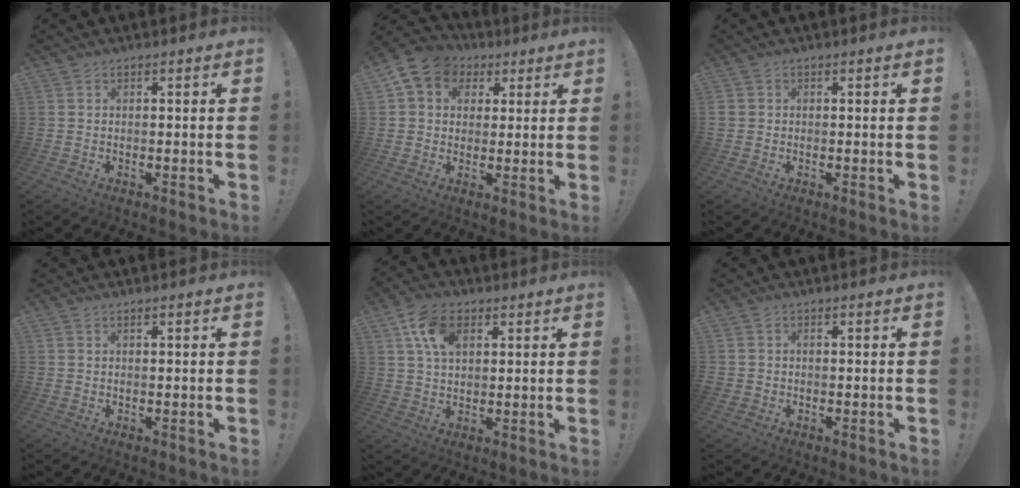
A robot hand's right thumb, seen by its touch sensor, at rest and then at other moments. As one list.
[{"total": 8.7, "force": [2.8, 7.7, 3.1], "torque": [-0.043, -0.006, 0.058]}, {"total": 1.2, "force": [0.1, 1.1, 0.4], "torque": [-0.008, 0.004, 0.002]}, {"total": 0.6, "force": [0.5, -0.2, 0.4], "torque": [-0.010, 0.001, 0.009]}, {"total": 10.7, "force": [4.6, 6.8, 6.9], "torque": [-0.114, -0.003, 0.084]}, {"total": 1.3, "force": [0.0, 1.3, 0.3], "torque": [-0.004, 0.003, 0.001]}]